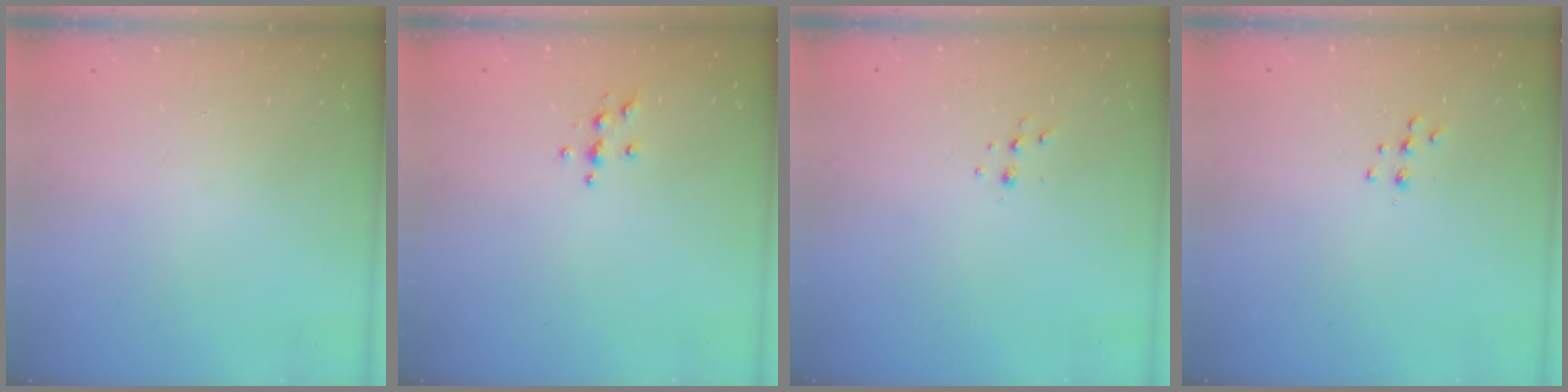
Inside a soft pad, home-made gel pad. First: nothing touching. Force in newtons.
{"total": 3.6, "press": 3.6, "slide": 0.4}
{"total": 3.8, "press": 3.7, "slide": 0.7}
{"total": 5.8, "press": 5.8, "slide": 0.4}